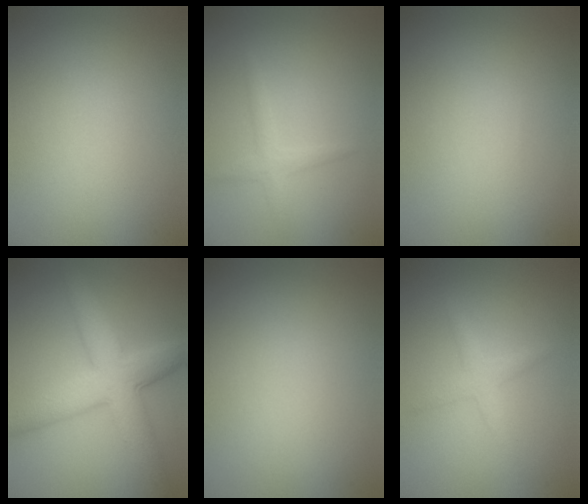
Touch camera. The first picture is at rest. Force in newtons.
{"total": 1.5, "press": 1.5, "slide": 0.0}
{"total": 0.0}
{"total": 7.1, "press": 7.1, "slide": 0.1}
{"total": 0.0}
{"total": 1.7, "press": 1.6, "slide": 0.1}